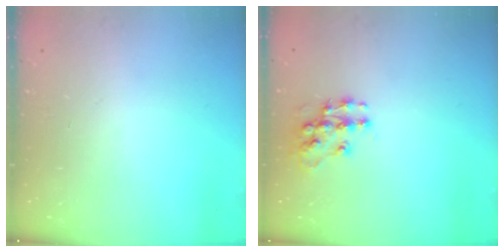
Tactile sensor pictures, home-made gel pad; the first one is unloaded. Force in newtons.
{"total": 10.9, "press": 10.9, "slide": 0.8}